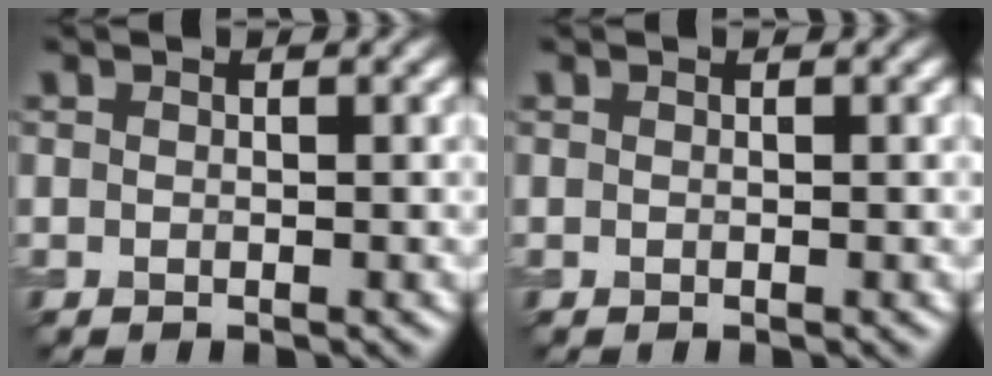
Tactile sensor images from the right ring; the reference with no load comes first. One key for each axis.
{"total": 0.0}